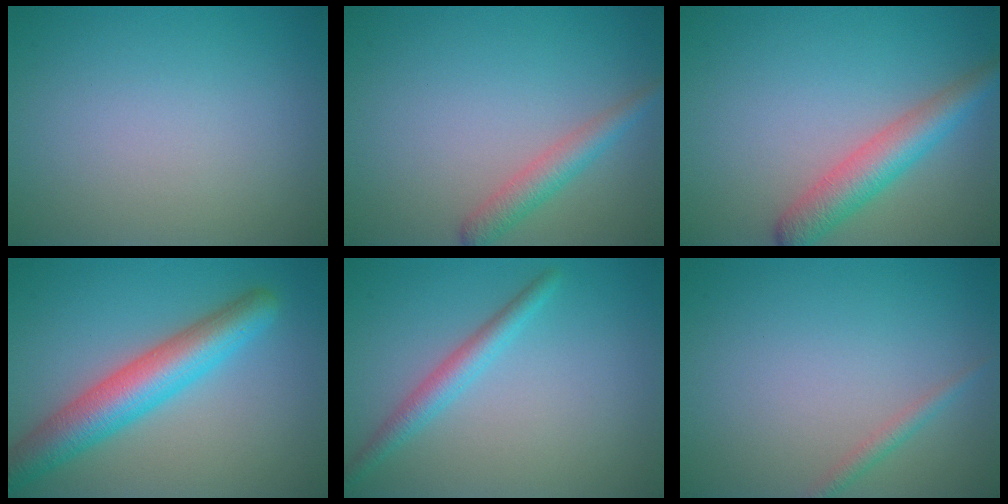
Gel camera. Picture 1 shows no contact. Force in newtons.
{"total": 2.5, "press": 2.5, "slide": 0.1}
{"total": 4.4, "press": 4.4, "slide": 0.1}
{"total": 6.6, "press": 6.6, "slide": 0.2}
{"total": 2.3, "press": 2.3, "slide": 0.0}
{"total": 1.2, "press": 1.2, "slide": 0.0}